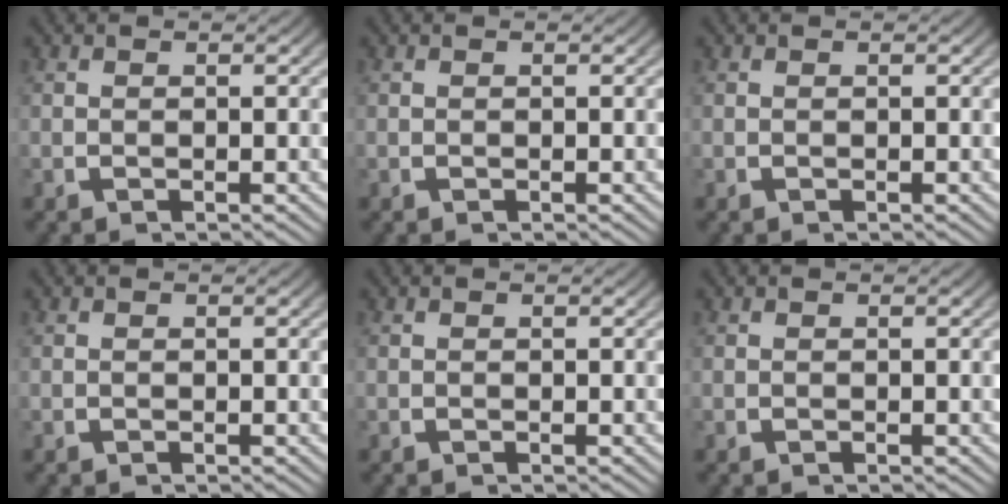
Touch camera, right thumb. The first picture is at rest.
{"total": 0.0}
{"total": 0.0}
{"total": 0.0}
{"total": 0.0}
{"total": 0.0}